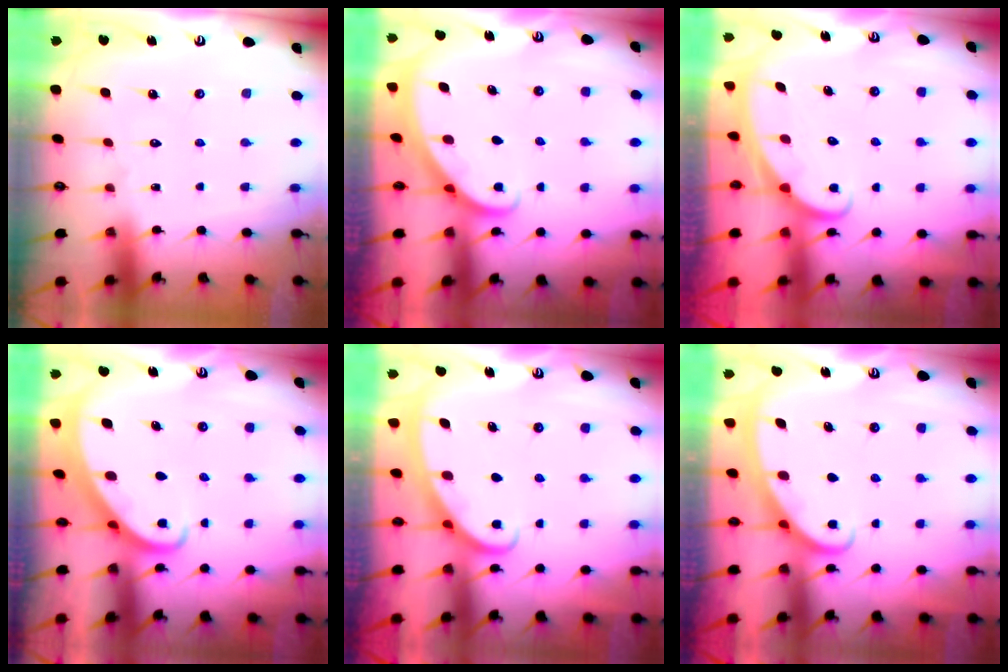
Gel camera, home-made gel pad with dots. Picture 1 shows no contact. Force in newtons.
{"total": 1.3, "press": 1.3, "slide": 0.1}
{"total": 2.5, "press": 2.5, "slide": 0.3}
{"total": 2.5, "press": 2.5, "slide": 0.2}
{"total": 2.6, "press": 2.6, "slide": 0.4}
{"total": 2.6, "press": 2.6, "slide": 0.4}